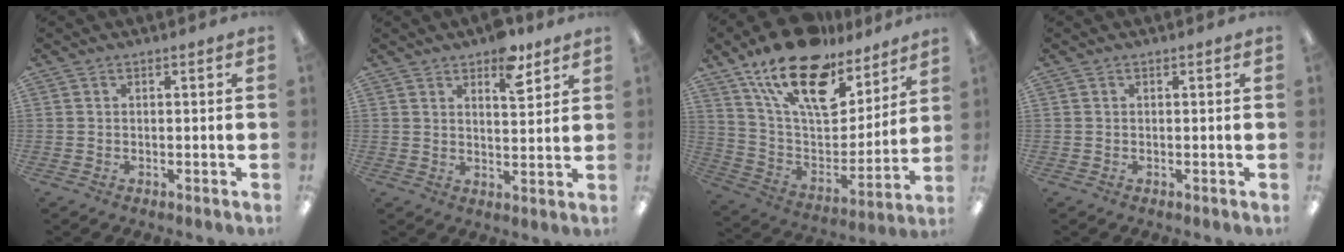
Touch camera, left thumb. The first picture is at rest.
{"total": 8.2, "force": [5.6, 3.4, 4.8], "torque": [-0.054, -0.032, 0.091]}
{"total": 21.4, "force": [14.3, 10.1, 12.3], "torque": [-0.206, -0.087, 0.251]}
{"total": 0.0}